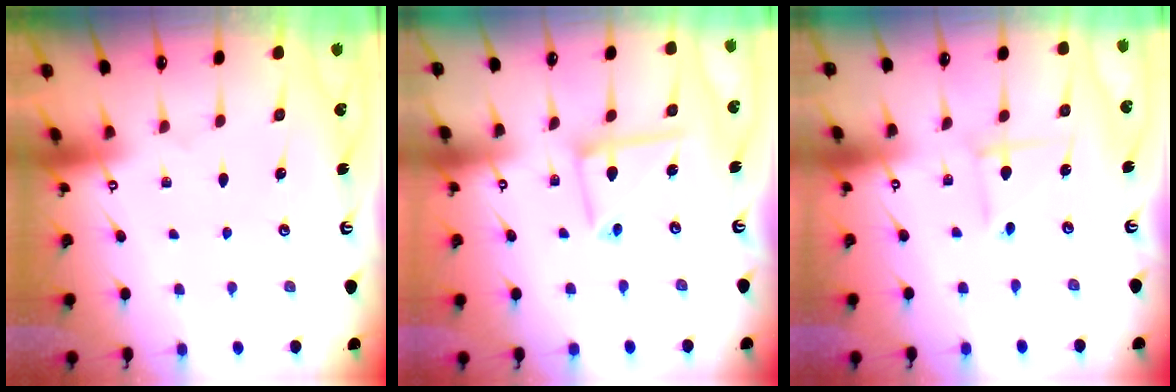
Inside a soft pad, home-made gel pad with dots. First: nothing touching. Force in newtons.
{"total": 9.4, "press": 9.4, "slide": 0.8}
{"total": 3.4, "press": 3.4, "slide": 0.3}